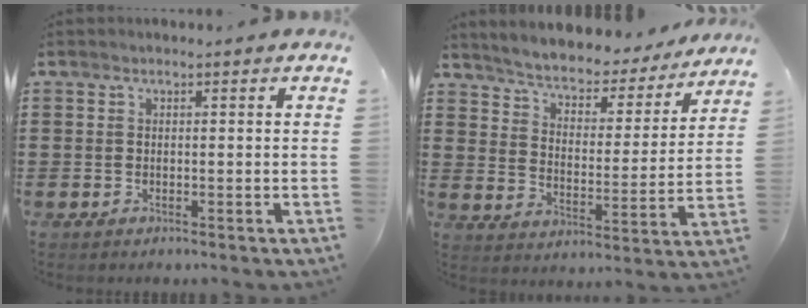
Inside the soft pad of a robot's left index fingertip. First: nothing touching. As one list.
[{"total": 3.9, "force": [3.7, 0.6, 0.7], "torque": [-0.037, -0.033, 0.055]}]